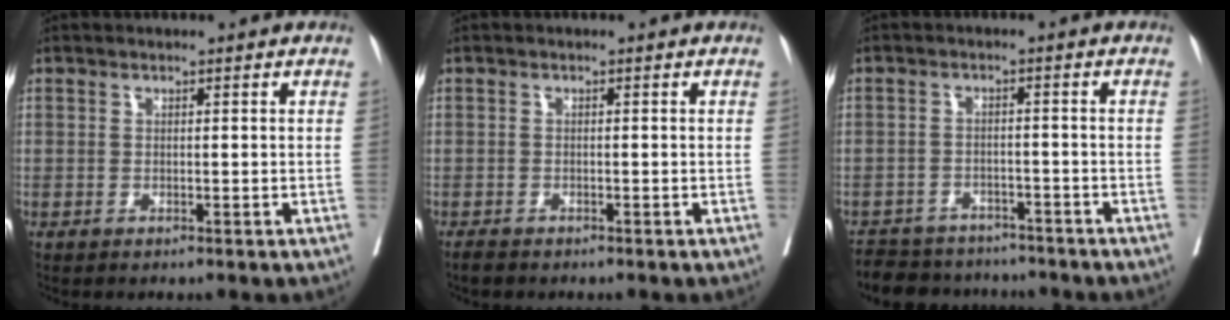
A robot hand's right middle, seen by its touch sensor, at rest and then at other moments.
{"total": 1.2, "force": [-1.1, 0.4, 0.4], "torque": [-0.010, -0.002, -0.018]}
{"total": 9.9, "force": [-9.0, 3.7, 1.8], "torque": [-0.031, 0.009, -0.121]}